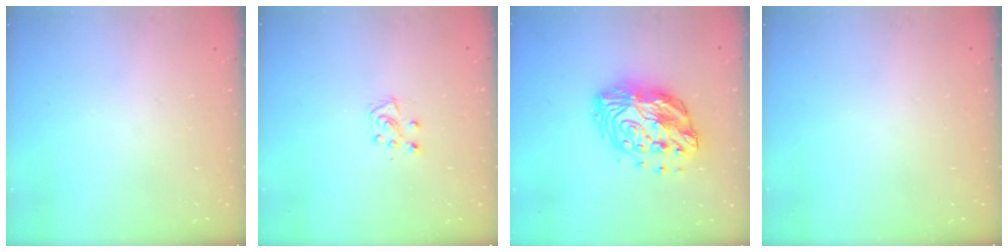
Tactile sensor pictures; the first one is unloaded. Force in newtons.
{"total": 6.3, "press": 6.3, "slide": 0.3}
{"total": 15.7, "press": 15.6, "slide": 1.2}
{"total": 0.0}